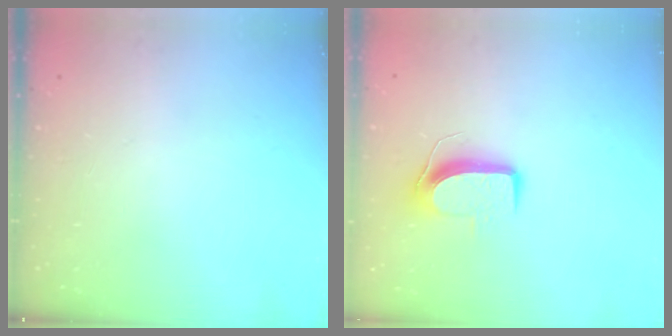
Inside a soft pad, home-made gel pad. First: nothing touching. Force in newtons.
{"total": 9.0, "press": 9.0, "slide": 0.2}